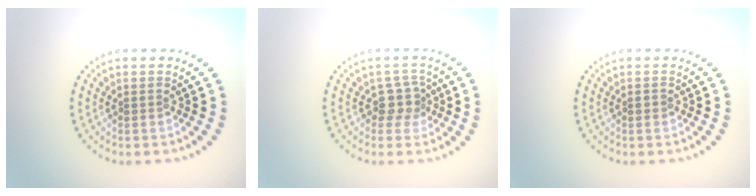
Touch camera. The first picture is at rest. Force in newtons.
{"total": 2.2, "press": 1.7, "slide": 1.3}
{"total": 0.5, "press": 0.5, "slide": 0.0}